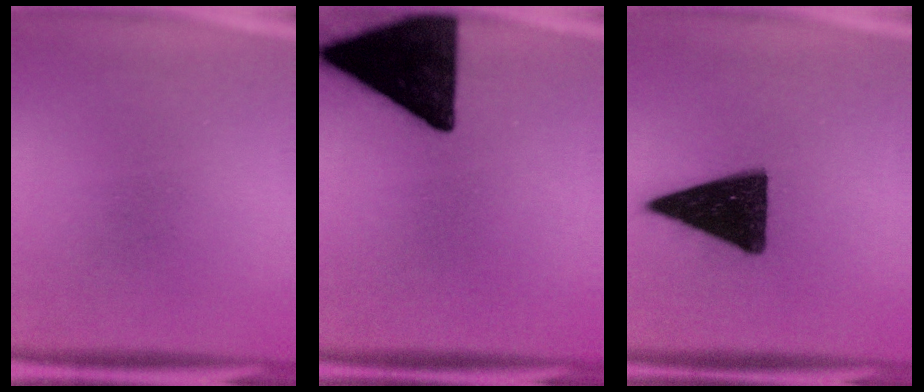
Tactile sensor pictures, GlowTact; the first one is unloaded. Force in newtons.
{"total": 18.3}
{"total": 15.2}